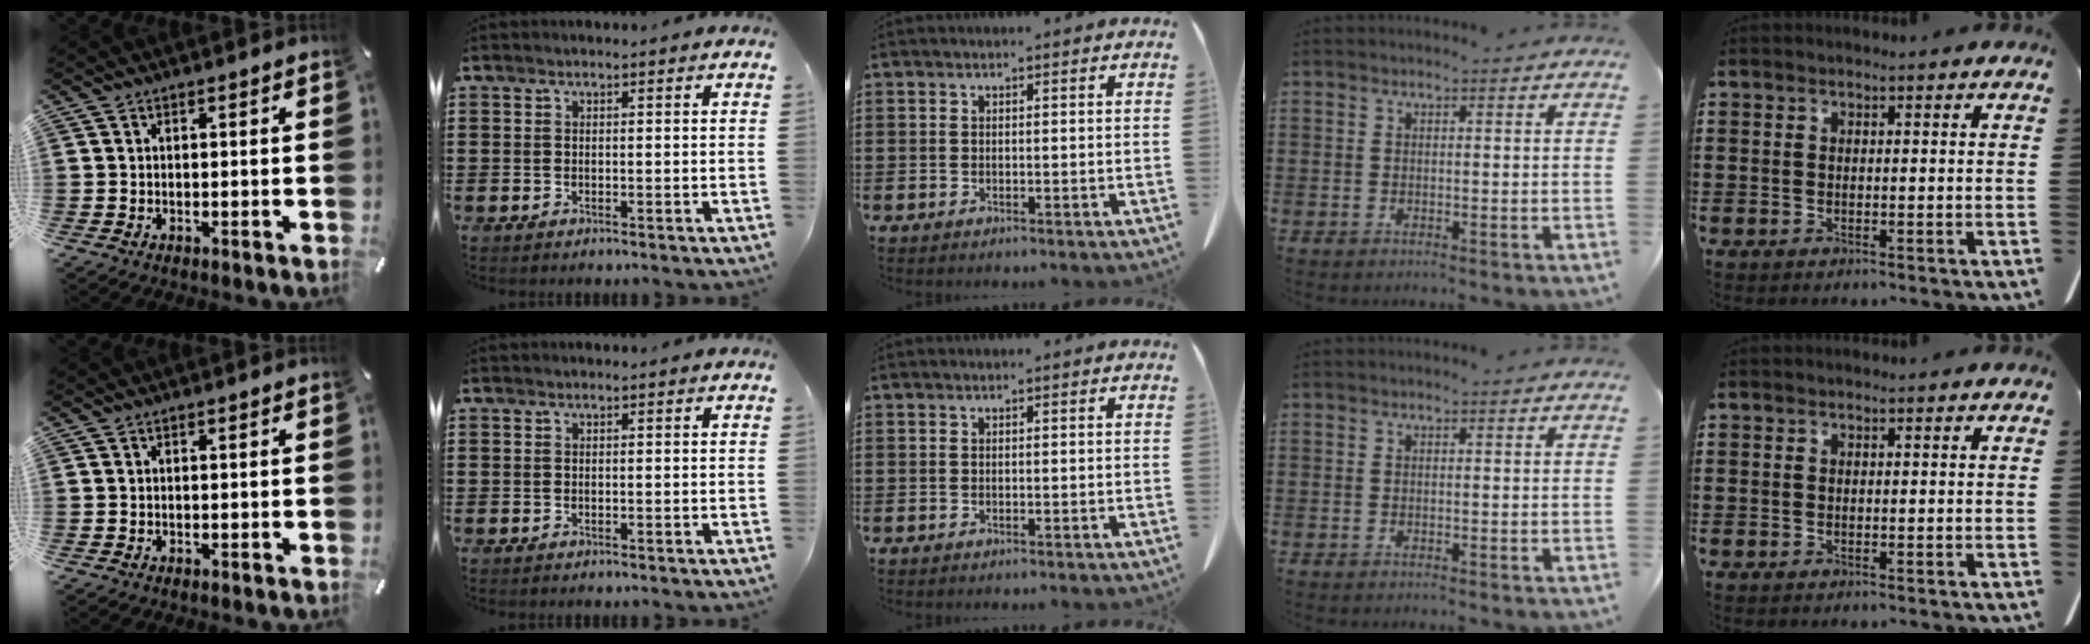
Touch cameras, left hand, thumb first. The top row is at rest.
{}